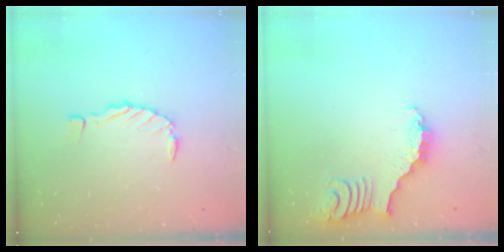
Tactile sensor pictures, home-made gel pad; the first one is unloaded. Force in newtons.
{"total": 2.8, "press": 2.8, "slide": 0.4}